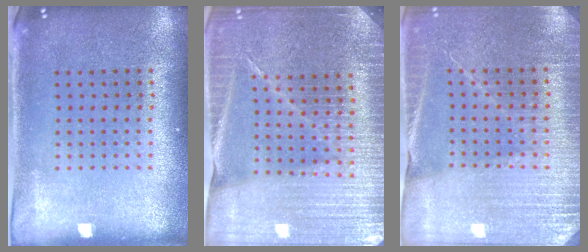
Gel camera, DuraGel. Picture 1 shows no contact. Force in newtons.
{"total": 4.6, "press": 4.2, "slide": 1.8}
{"total": 3.3, "press": 3.2, "slide": 0.6}